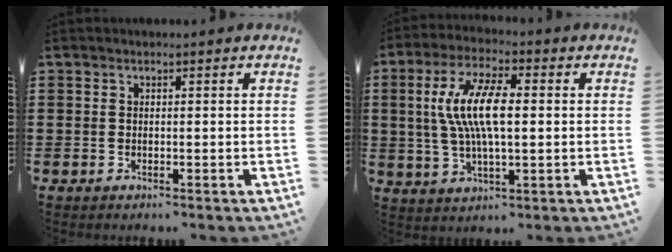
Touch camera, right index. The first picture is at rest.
{"total": 10.1, "force": [0.9, 3.6, 9.4], "torque": [-0.211, 0.002, 0.005]}